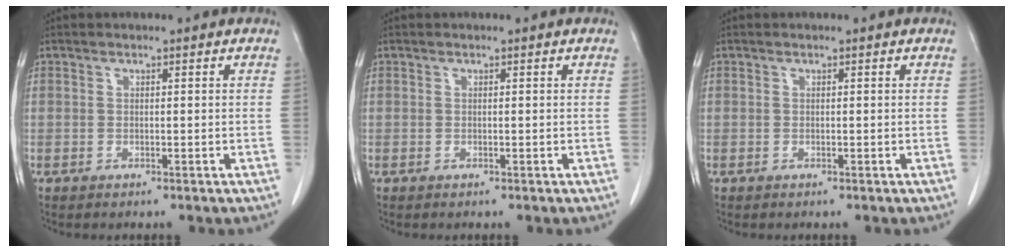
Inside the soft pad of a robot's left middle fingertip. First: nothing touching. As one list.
[{"total": 0.0}, {"total": 0.0}]